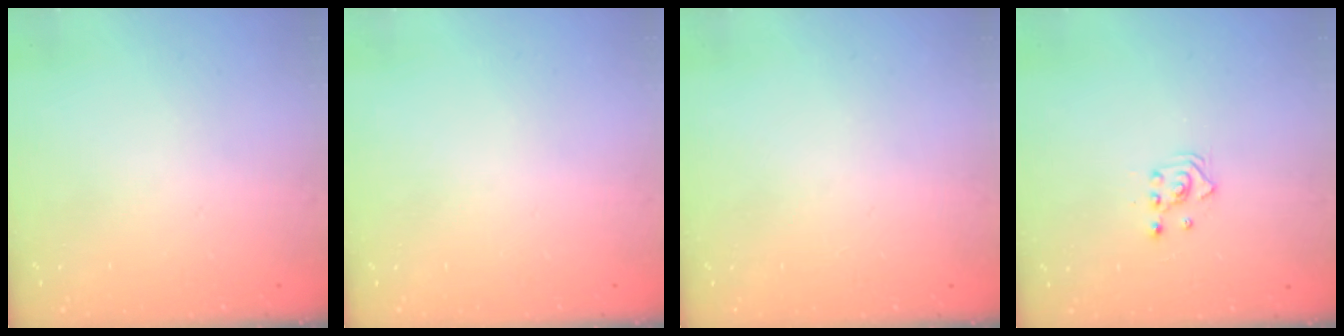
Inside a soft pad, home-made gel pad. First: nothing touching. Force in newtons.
{"total": 0.0}
{"total": 0.0}
{"total": 2.3, "press": 2.3, "slide": 0.3}